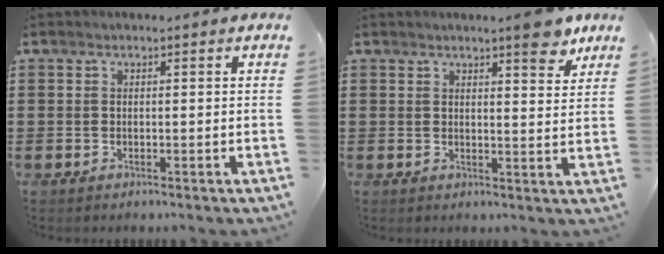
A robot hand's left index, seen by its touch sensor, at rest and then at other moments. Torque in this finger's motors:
{"motor_torque": [0.29, -0.28, 0.23, 0.07]}